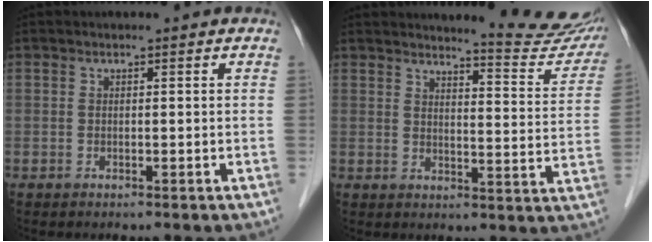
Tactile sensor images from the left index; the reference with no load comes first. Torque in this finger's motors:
{"motor_torque": [0.94, -1.07, 0.34, 0.03]}